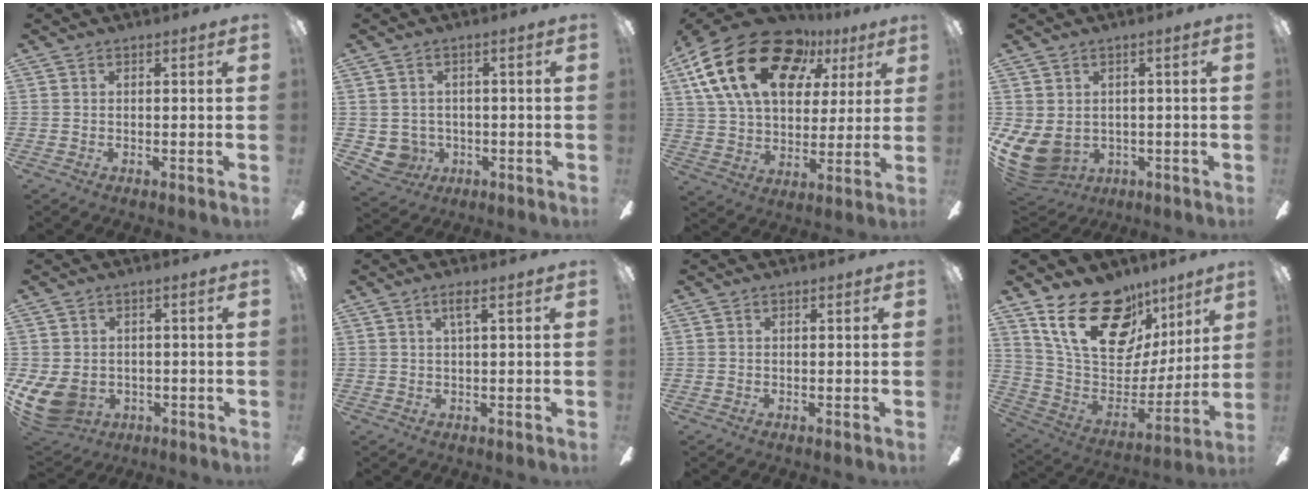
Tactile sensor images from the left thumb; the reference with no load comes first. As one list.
[{"total": 4.3, "force": [-0.1, 4.2, 0.9], "torque": [-0.046, -0.003, -0.003]}, {"total": 24.6, "force": [11.7, 15.0, 15.6], "torque": [-0.287, -0.047, 0.206]}, {"total": 8.2, "force": [-1.0, 6.6, 4.9], "torque": [-0.140, -0.012, -0.015]}, {"total": 9.2, "force": [-2.6, 7.1, 5.2], "torque": [-0.130, 0.004, -0.046]}, {"total": 3.0, "force": [1.4, 0.2, 2.7], "torque": [-0.049, 0.001, 0.020]}, {"total": 0.0}, {"total": 25.6, "force": [14.6, 14.8, 14.9], "torque": [-0.252, -0.079, 0.272]}]